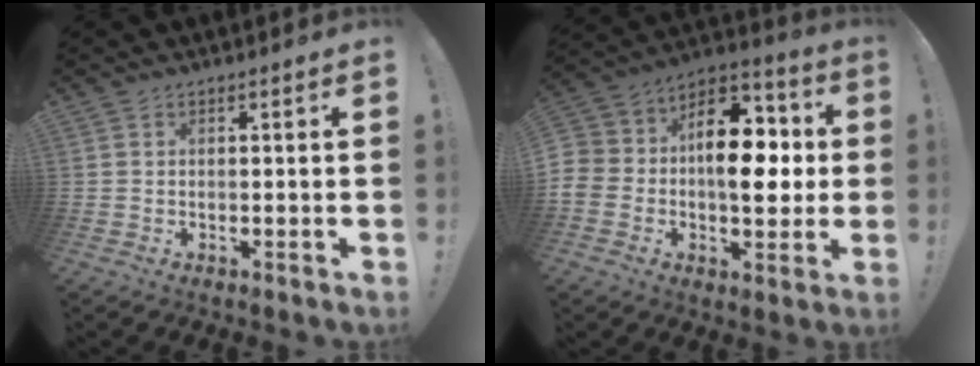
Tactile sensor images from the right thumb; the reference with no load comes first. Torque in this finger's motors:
{"motor_torque": [1.98, 1.96, 0.97, 0.09, 0.36]}